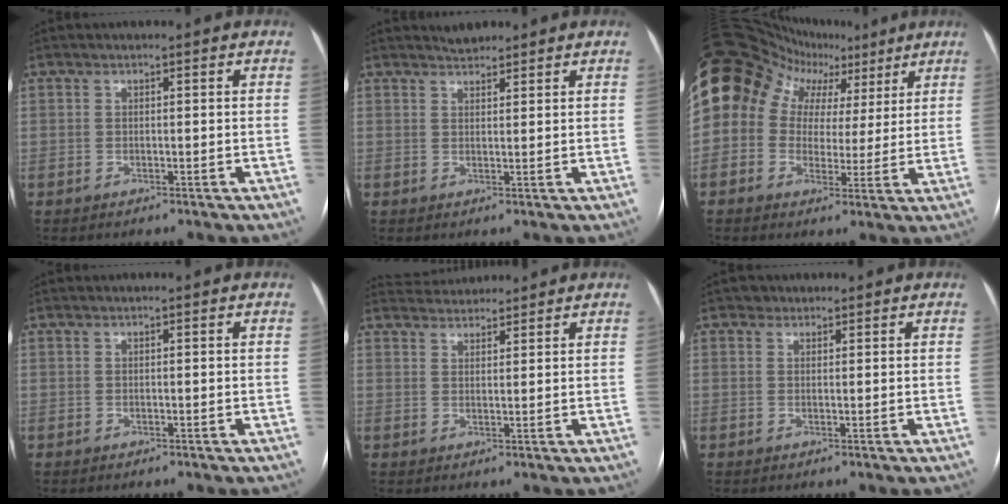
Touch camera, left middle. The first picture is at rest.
{"total": 2.0, "force": [2.0, 0.5, 0.2], "torque": [-0.008, 0.007, 0.035]}
{"total": 18.6, "force": [7.4, 14.5, 9.0], "torque": [-0.187, 0.095, 0.125]}
{"total": 0.0}
{"total": 4.5, "force": [4.4, 0.6, 0.2], "torque": [-0.009, 0.028, 0.075]}
{"total": 1.2, "force": [0.8, 0.8, -0.1], "torque": [0.007, 0.003, 0.008]}